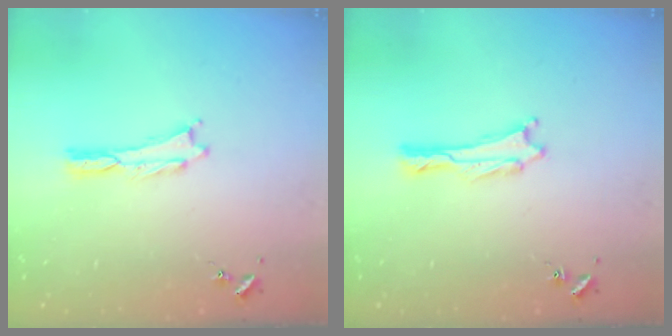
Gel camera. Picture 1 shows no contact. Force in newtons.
{"total": 0.6, "press": 0.5, "slide": 0.1}